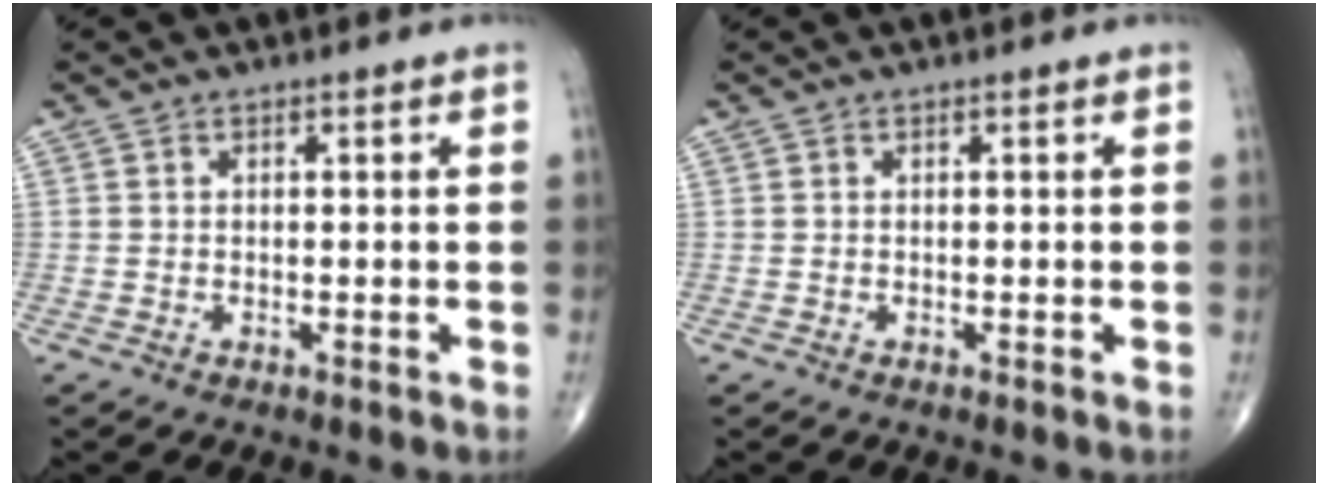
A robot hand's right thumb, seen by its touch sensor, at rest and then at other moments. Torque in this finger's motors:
{"motor_torque": [-0.13, 0.13, 0.00, 0.00, 0.00]}